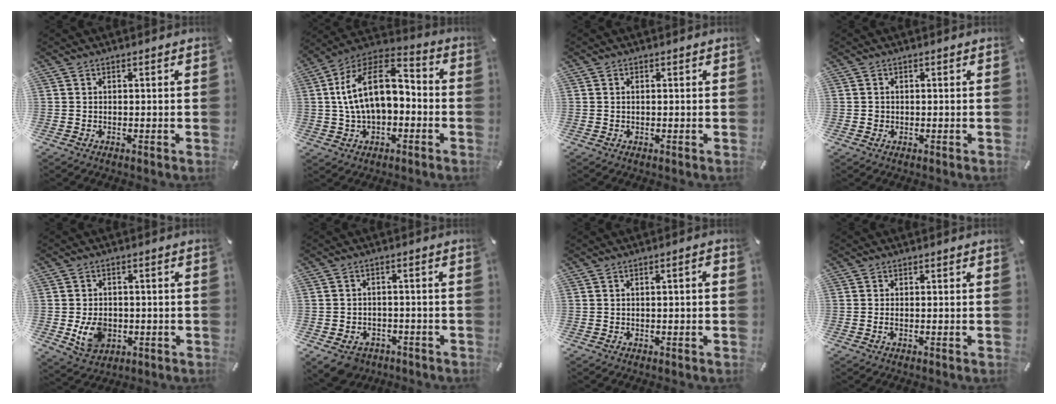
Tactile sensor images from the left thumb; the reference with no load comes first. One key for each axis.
{"total": 16.0, "fx": 1.2, "fy": 10.3, "fz": 12.2, "tx": -0.239, "ty": 0.009, "tz": 0.019}
{"total": 0.6, "fx": 0.1, "fy": 0.3, "fz": 0.6, "tx": -0.012, "ty": 0.000, "tz": 0.001}
{"total": 0.9, "fx": -0.1, "fy": 0.9, "fz": 0.2, "tx": -0.002, "ty": 0.006, "tz": -0.004}
{"total": 7.0, "fx": -1.2, "fy": 5.7, "fz": 3.9, "tx": -0.064, "ty": -0.001, "tz": -0.020}
{"total": 5.4, "fx": -3.5, "fy": 3.7, "fz": 1.8, "tx": -0.039, "ty": 0.020, "tz": -0.067}
{"total": 1.9, "fx": -0.1, "fy": 0.2, "fz": 1.9, "tx": -0.031, "ty": 0.001, "tz": -0.003}
{"total": 0.9, "fx": -0.2, "fy": 0.2, "fz": 0.9, "tx": -0.018, "ty": -0.002, "tz": -0.002}